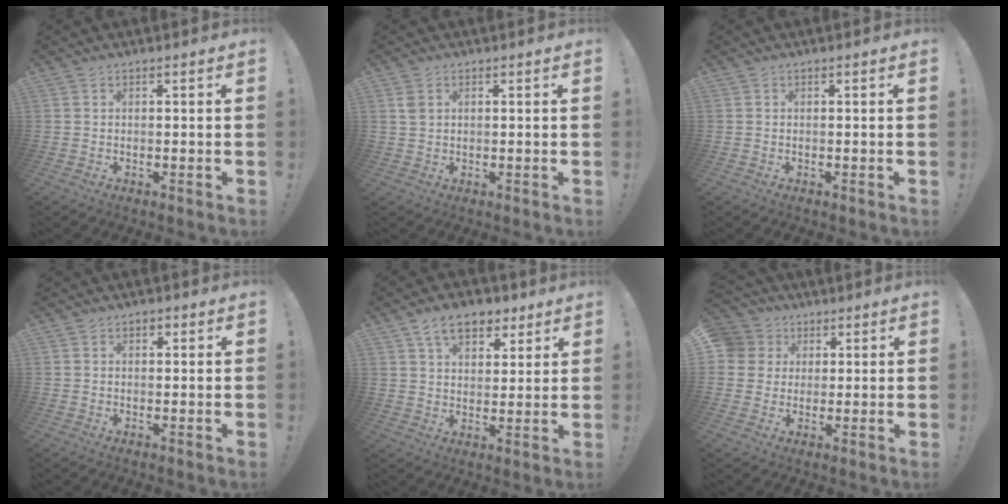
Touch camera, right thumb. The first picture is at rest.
{"total": 2.5, "force": [1.2, 1.6, 1.4], "torque": [-0.013, -0.003, 0.020]}
{"total": 0.0}
{"total": 1.1, "force": [0.4, 0.8, 0.6], "torque": [-0.009, 0.002, 0.005]}
{"total": 10.9, "force": [6.4, 6.5, 5.9], "torque": [-0.090, -0.022, 0.120]}
{"total": 7.9, "force": [1.8, 7.5, 1.6], "torque": [-0.023, -0.006, 0.038]}